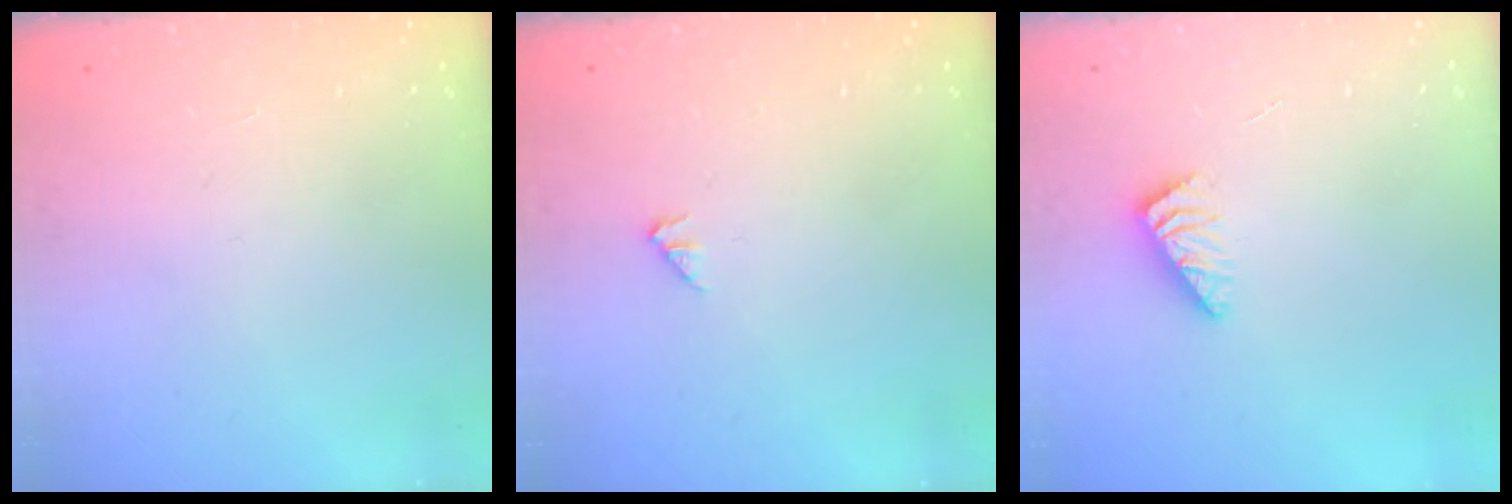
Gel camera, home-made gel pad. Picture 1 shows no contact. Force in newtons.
{"total": 0.0}
{"total": 2.5, "press": 2.4, "slide": 0.4}